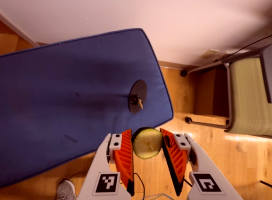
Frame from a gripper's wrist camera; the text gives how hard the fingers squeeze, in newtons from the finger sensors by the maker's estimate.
{"total": 10.3, "left": 10.5, "right": 10.2}